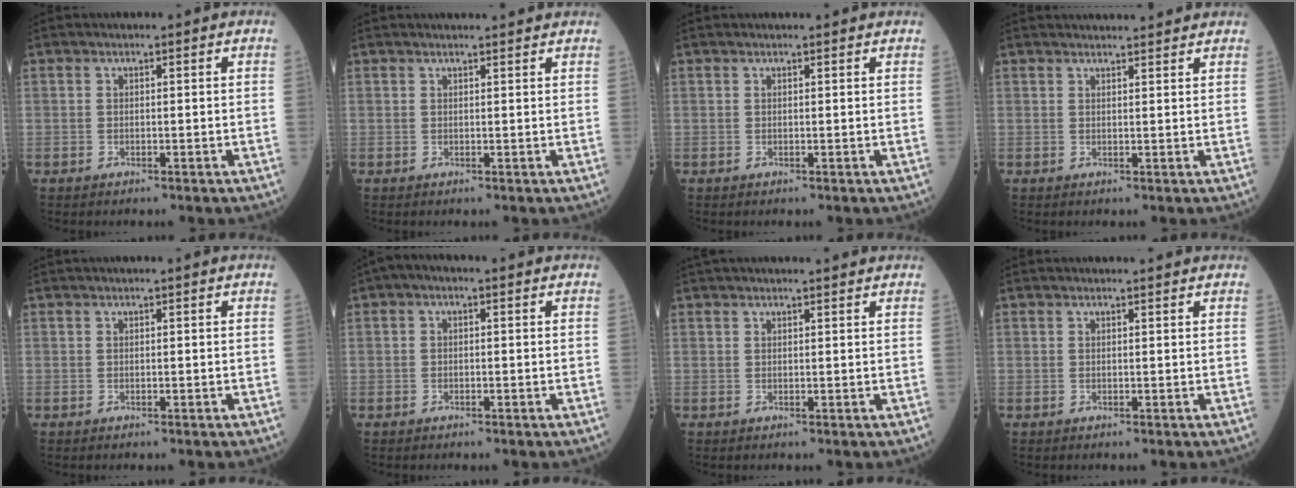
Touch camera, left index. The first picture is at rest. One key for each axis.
{"total": 4.4, "fx": 4.2, "fy": 0.1, "fz": 1.1, "tx": -0.013, "ty": 0.022, "tz": 0.046}
{"total": 1.9, "fx": 1.9, "fy": 0.0, "fz": 0.4, "tx": -0.008, "ty": 0.013, "tz": 0.022}
{"total": 7.2, "fx": 7.0, "fy": 0.7, "fz": 1.8, "tx": -0.021, "ty": 0.028, "tz": 0.080}
{"total": 0.0}
{"total": 1.4, "fx": 0.0, "fy": 0.7, "fz": 1.2, "tx": -0.019, "ty": 0.003, "tz": -0.008}
{"total": 5.9, "fx": 5.4, "fy": 0.2, "fz": 2.2, "tx": -0.029, "ty": 0.031, "tz": 0.069}
{"total": 2.2, "fx": 2.1, "fy": -0.1, "fz": 0.5, "tx": -0.007, "ty": 0.013, "tz": 0.024}